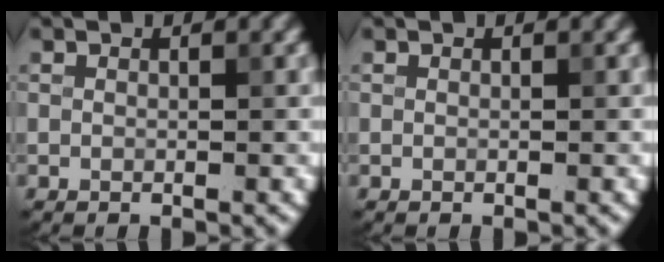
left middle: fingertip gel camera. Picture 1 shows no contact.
{"total": 0.0}